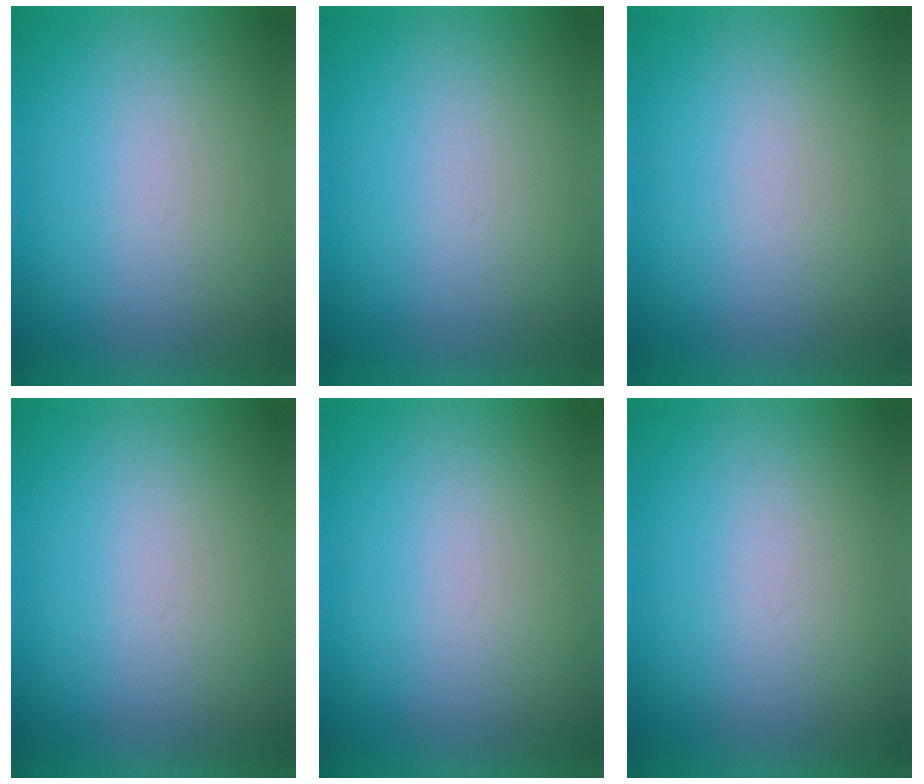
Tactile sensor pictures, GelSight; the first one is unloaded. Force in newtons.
{"total": 0.0}
{"total": 0.0}
{"total": 1.0}
{"total": 1.0}
{"total": 1.1}